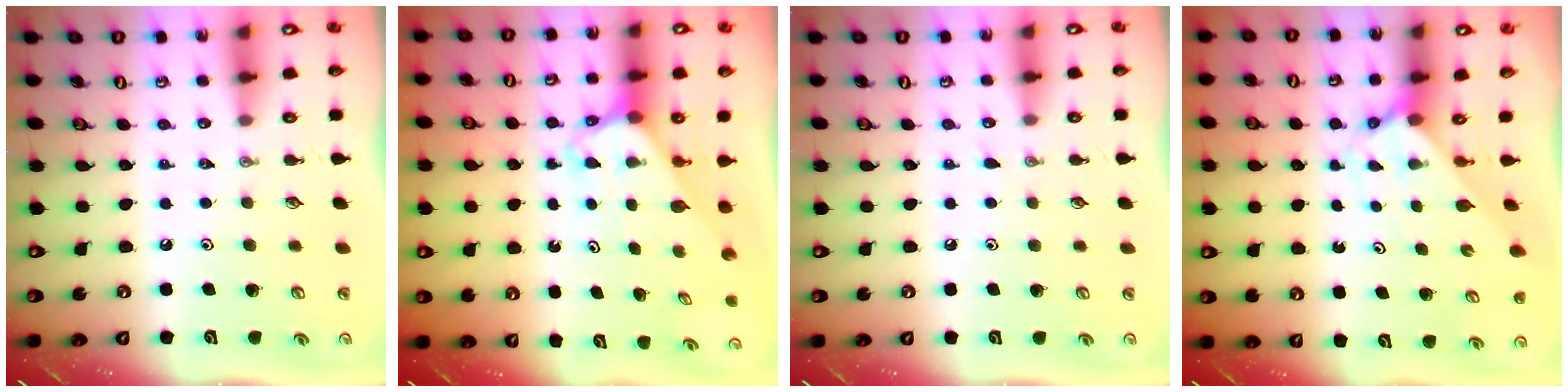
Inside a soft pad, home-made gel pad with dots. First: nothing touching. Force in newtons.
{"total": 2.8, "press": 2.8, "slide": 0.2}
{"total": 3.0, "press": 2.9, "slide": 0.4}
{"total": 2.6, "press": 2.6, "slide": 0.3}